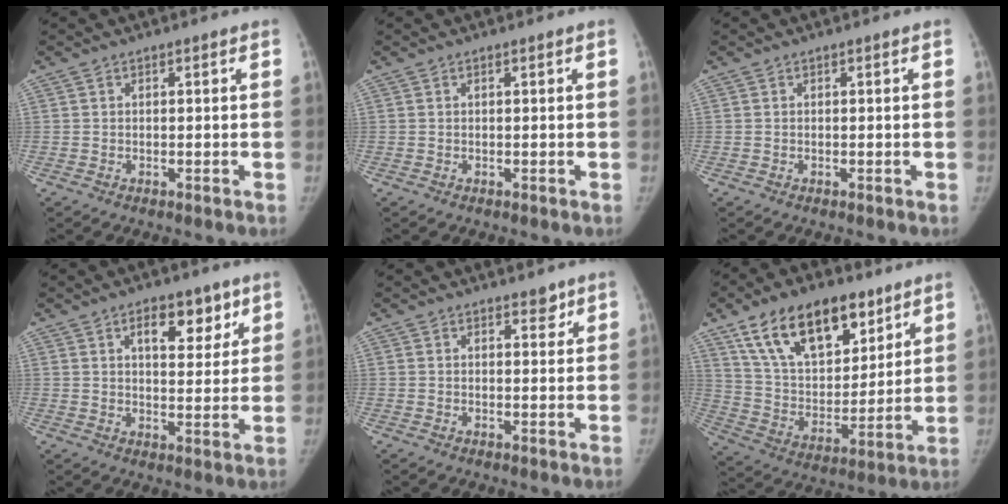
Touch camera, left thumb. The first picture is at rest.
{"total": 0.0}
{"total": 0.0}
{"total": 8.9, "force": [4.8, 4.5, 6.0], "torque": [-0.055, -0.024, 0.071]}
{"total": 1.9, "force": [1.5, 0.9, 0.7], "torque": [0.007, -0.009, 0.018]}
{"total": 21.9, "force": [13.1, 11.7, 13.1], "torque": [-0.181, -0.040, 0.234]}